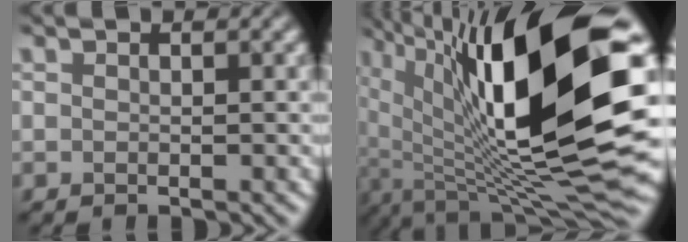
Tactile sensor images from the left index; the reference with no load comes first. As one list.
[{"total": 17.8, "force": [3.7, 5.5, 16.5], "torque": [-0.283, -0.003, 0.067]}]